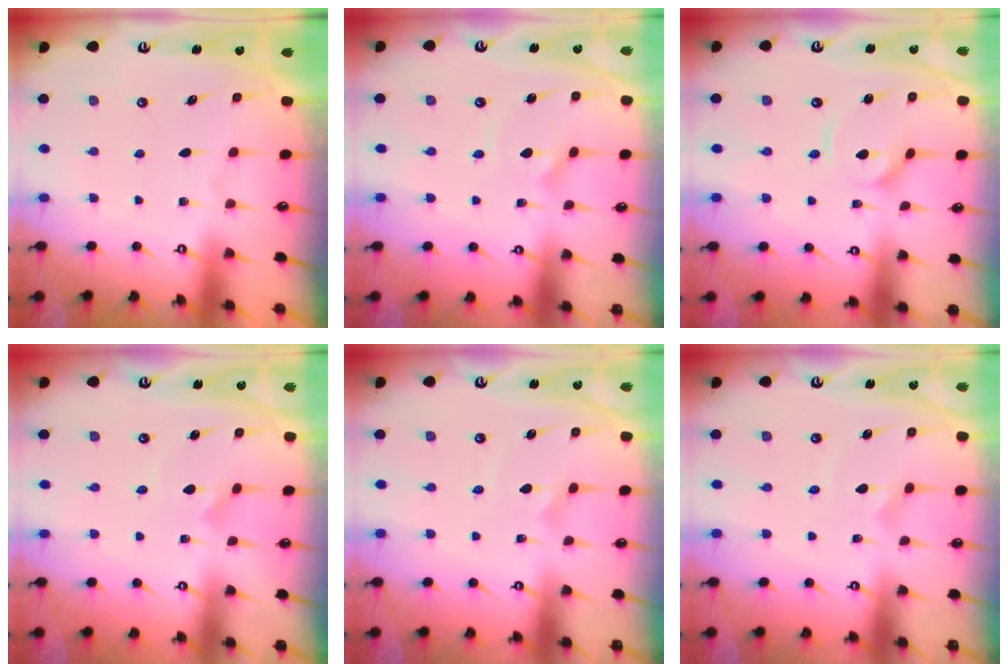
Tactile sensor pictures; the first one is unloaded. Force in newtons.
{"total": 1.4, "press": 1.3, "slide": 0.6}
{"total": 3.7, "press": 3.7, "slide": 0.1}
{"total": 2.0, "press": 2.0, "slide": 0.2}
{"total": 1.5, "press": 1.5, "slide": 0.0}
{"total": 1.5, "press": 1.5, "slide": 0.0}